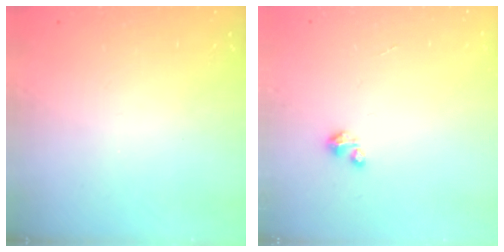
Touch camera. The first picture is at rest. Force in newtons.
{"total": 1.2, "press": 1.2, "slide": 0.2}